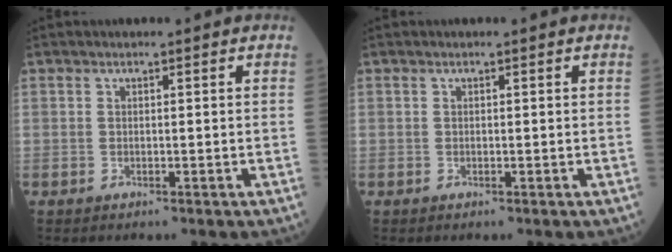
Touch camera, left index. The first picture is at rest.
{"total": 0.0}